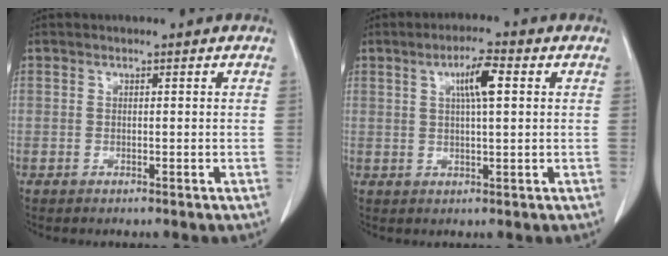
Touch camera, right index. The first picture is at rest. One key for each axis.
{"total": 5.2, "fx": 1.6, "fy": 0.6, "fz": 4.9, "tx": -0.088, "ty": 0.005, "tz": 0.028}